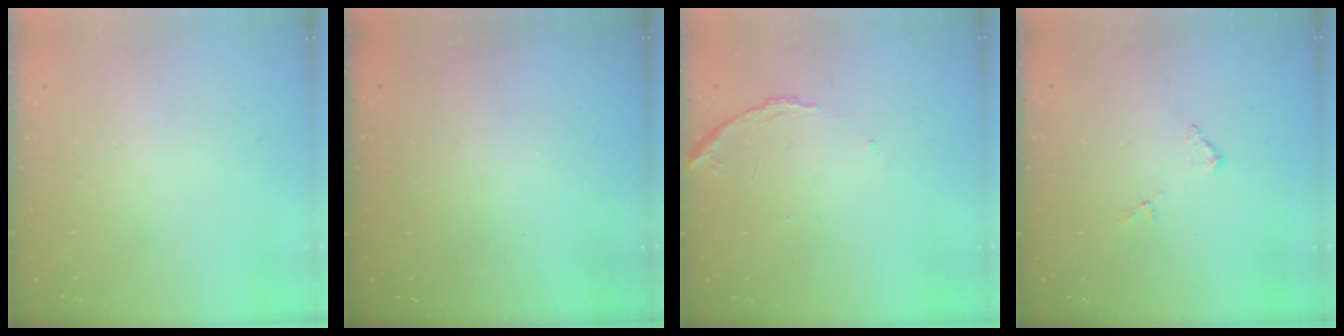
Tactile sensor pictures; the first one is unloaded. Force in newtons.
{"total": 3.2, "press": 3.2, "slide": 0.1}
{"total": 8.5, "press": 8.4, "slide": 0.7}
{"total": 7.1, "press": 7.1, "slide": 0.3}